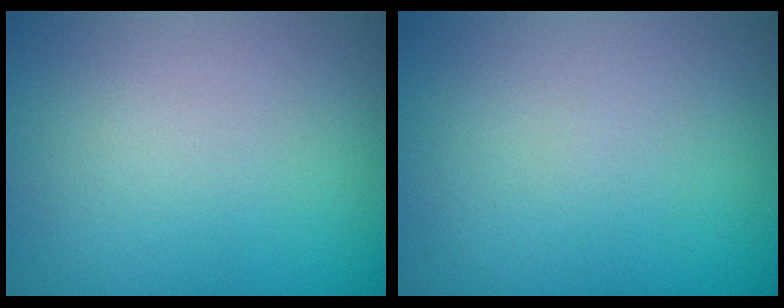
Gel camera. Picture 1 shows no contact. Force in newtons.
{"total": 0.0}